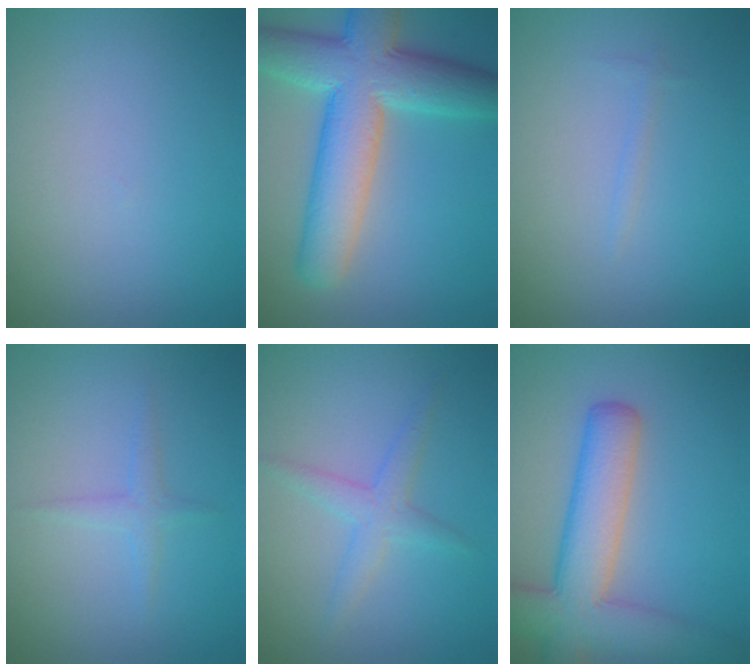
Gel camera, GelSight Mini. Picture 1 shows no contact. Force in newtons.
{"total": 10.1, "press": 10.1, "slide": 0.5}
{"total": 0.6, "press": 0.6, "slide": 0.0}
{"total": 1.2, "press": 1.2, "slide": 0.0}
{"total": 2.2, "press": 2.2, "slide": 0.1}
{"total": 7.6, "press": 7.6, "slide": 0.5}